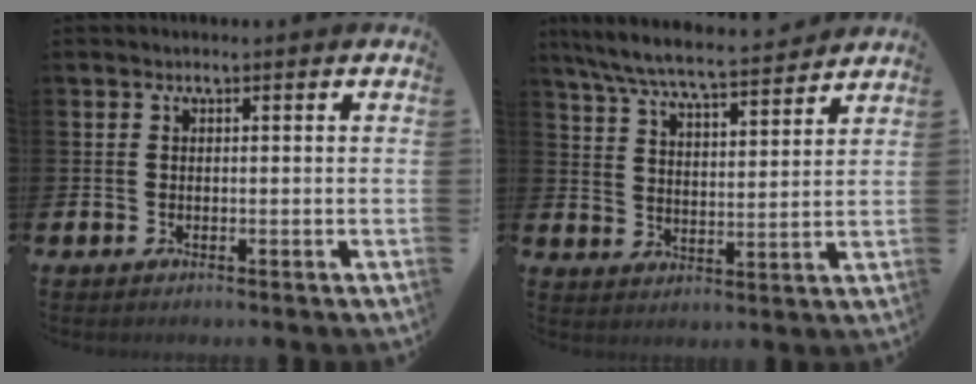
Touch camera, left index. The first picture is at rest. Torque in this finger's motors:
{"motor_torque": [0.99, -1.15, 0.53, 0.21]}